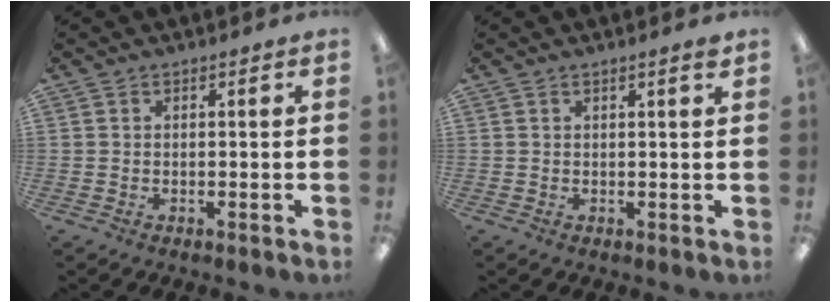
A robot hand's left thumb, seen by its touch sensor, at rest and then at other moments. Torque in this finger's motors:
{"motor_torque": [-0.08, -0.01, -0.21, -0.03, 0.01]}